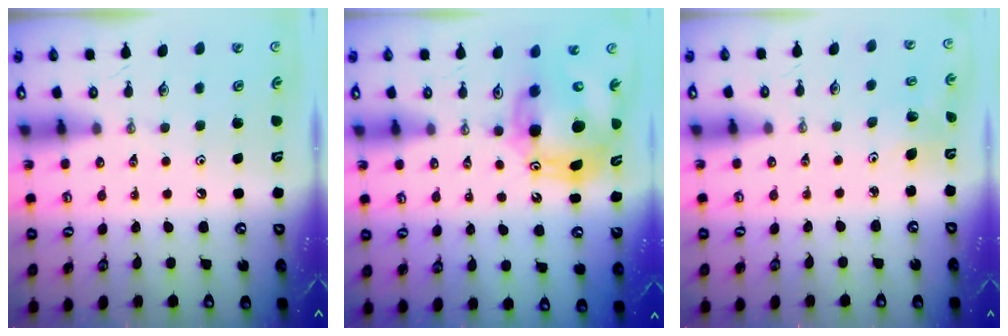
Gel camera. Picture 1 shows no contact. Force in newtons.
{"total": 13.8, "press": 13.7, "slide": 1.6}
{"total": 4.1, "press": 3.5, "slide": 2.0}